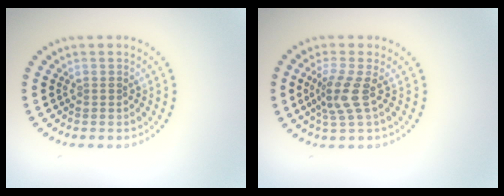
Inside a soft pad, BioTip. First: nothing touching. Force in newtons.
{"total": 2.9, "press": 2.2, "slide": 1.8}